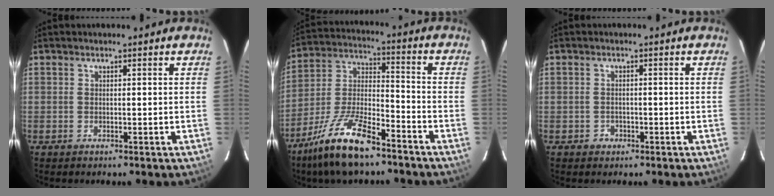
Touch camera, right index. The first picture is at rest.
{"total": 15.9, "force": [-11.0, 5.0, 10.3], "torque": [-0.220, -0.005, -0.207]}
{"total": 2.5, "force": [-1.9, 1.6, 0.0], "torque": [-0.002, 0.008, -0.032]}